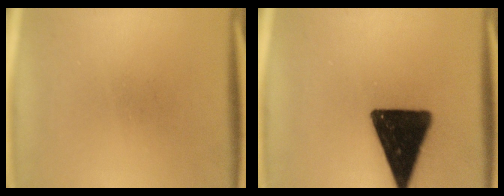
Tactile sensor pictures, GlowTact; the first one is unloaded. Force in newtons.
{"total": 18.7}